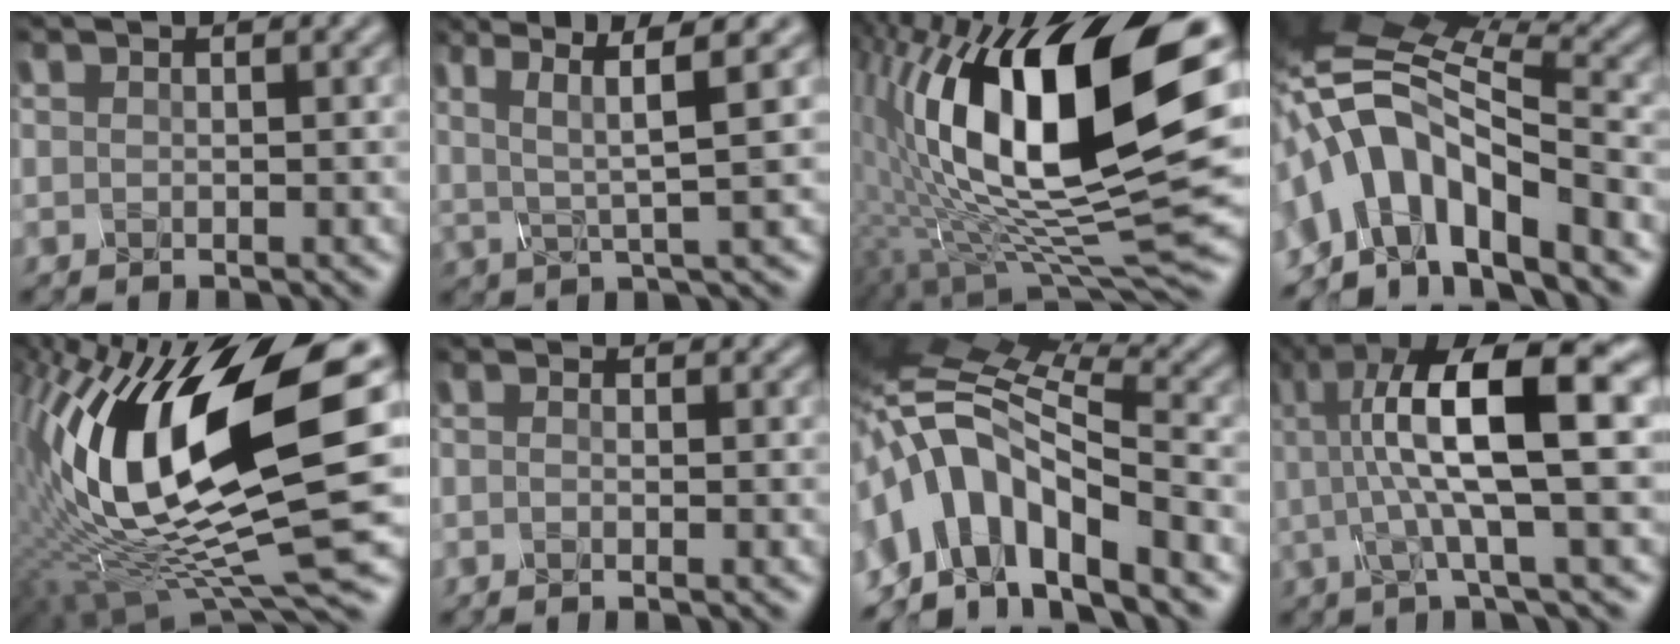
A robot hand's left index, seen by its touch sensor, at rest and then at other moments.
{"total": 3.8, "force": [1.0, -0.3, 3.7], "torque": [-0.091, 0.000, 0.047]}
{"total": 16.6, "force": [1.2, 6.2, 15.3], "torque": [-0.276, 0.008, 0.030]}
{"total": 8.6, "force": [-6.0, 3.1, 5.3], "torque": [-0.096, 0.010, -0.103]}
{"total": 15.6, "force": [1.2, 5.9, 14.4], "torque": [-0.298, -0.002, 0.036]}
{"total": 1.9, "force": [-1.7, -0.6, -0.4], "torque": [-0.002, -0.009, -0.013]}
{"total": 9.0, "force": [-5.3, 3.8, 6.2], "torque": [-0.119, 0.010, -0.090]}
{"total": 10.4, "force": [0.7, 1.9, 10.2], "torque": [-0.162, 0.013, 0.031]}